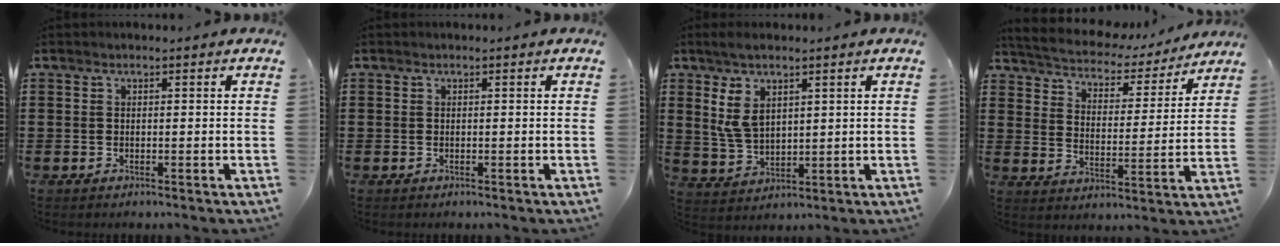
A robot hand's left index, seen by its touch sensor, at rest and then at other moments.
{"total": 0.0}
{"total": 6.2, "force": [2.7, 3.0, 4.8], "torque": [-0.114, 0.002, 0.044]}
{"total": 4.4, "force": [4.3, 0.7, 0.6], "torque": [-0.039, -0.032, 0.067]}